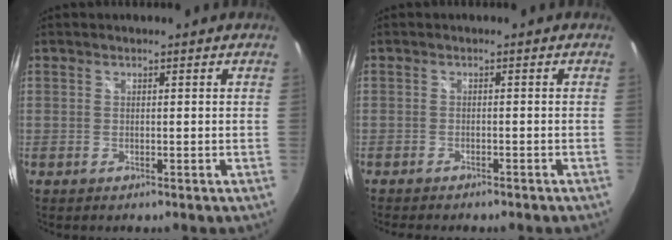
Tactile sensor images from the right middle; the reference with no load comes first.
{"total": 4.5, "force": [-4.0, 0.8, 1.9], "torque": [-0.041, -0.019, -0.060]}